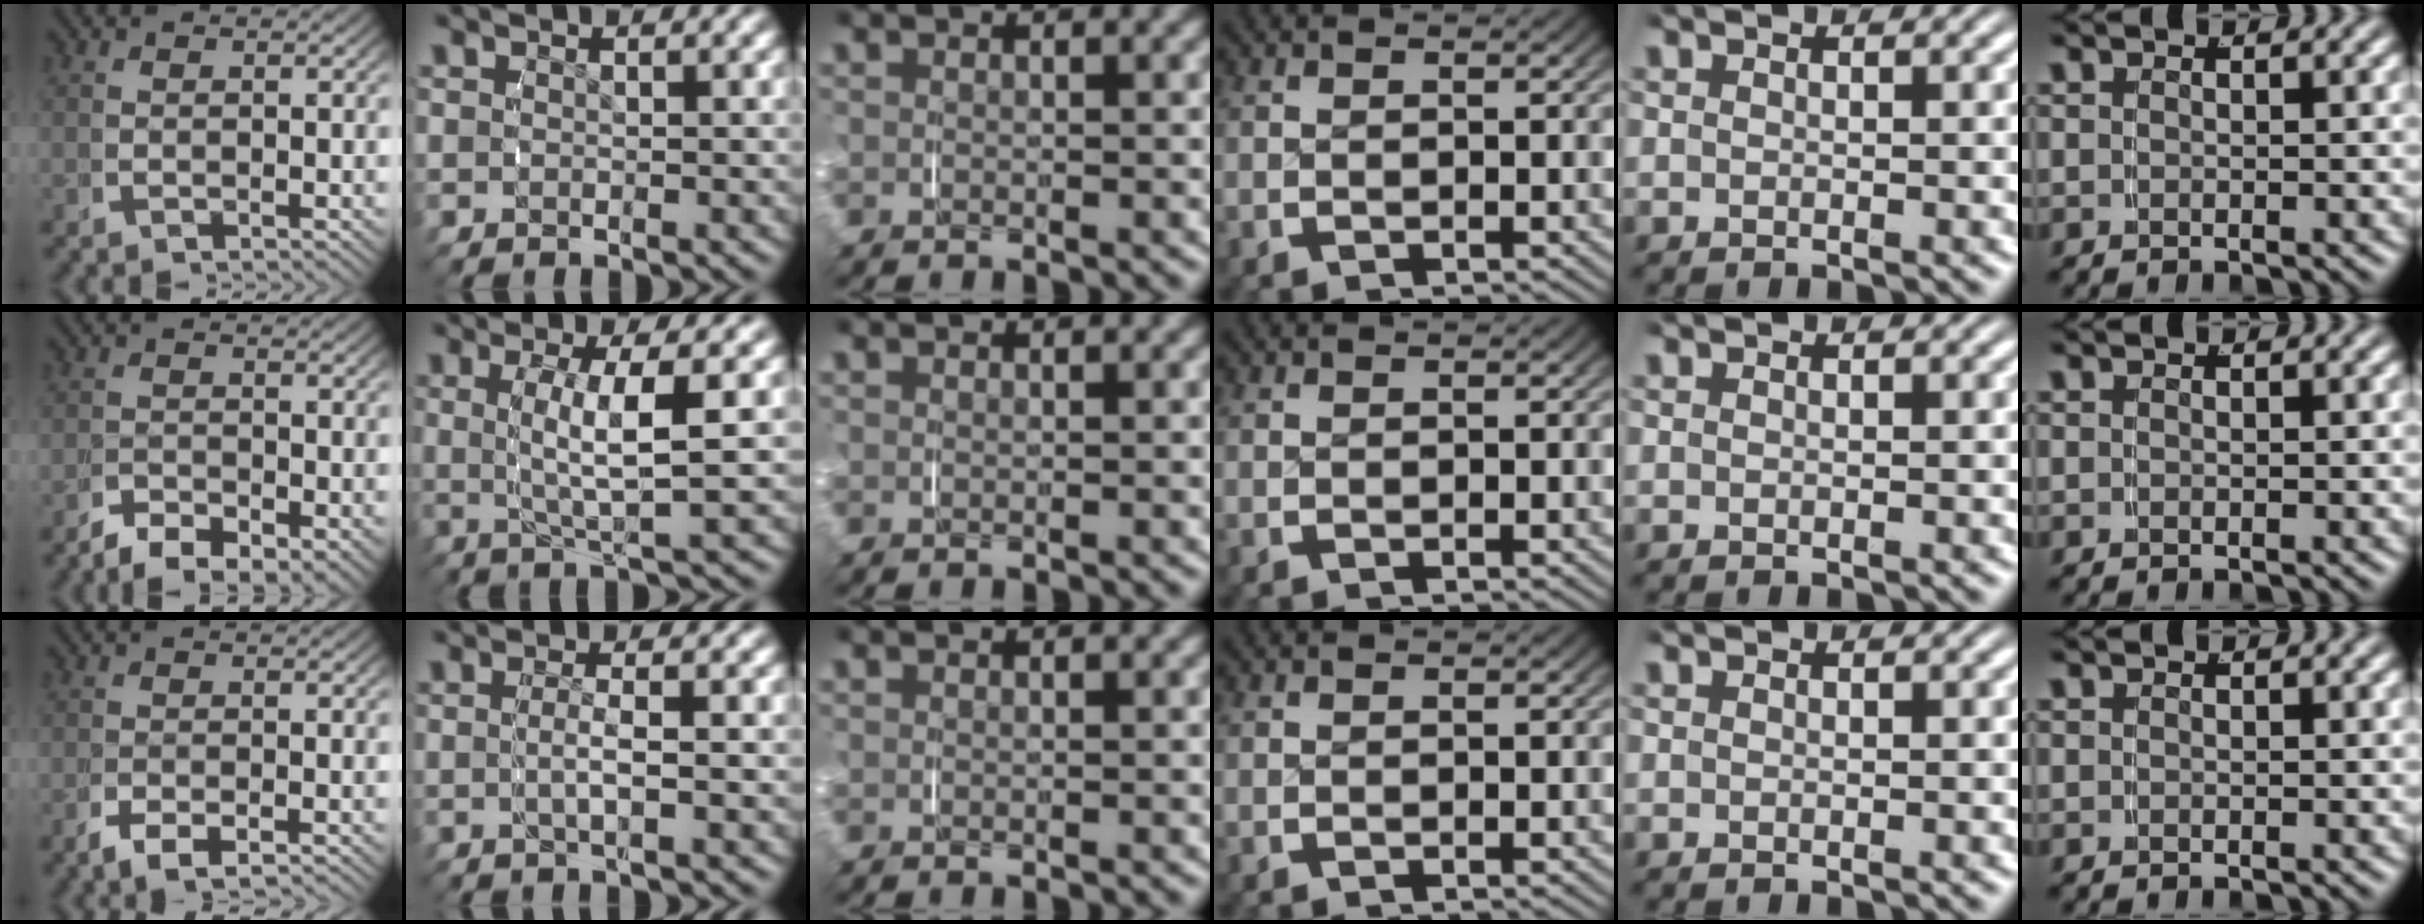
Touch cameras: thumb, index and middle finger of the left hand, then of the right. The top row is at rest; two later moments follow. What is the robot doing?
{"motion": "grasp_and_lifting", "object": "map"}